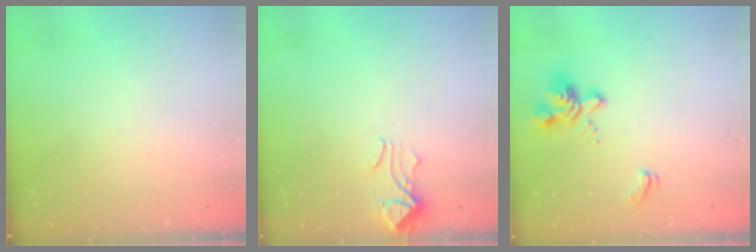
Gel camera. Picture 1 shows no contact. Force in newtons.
{"total": 2.4, "press": 2.3, "slide": 0.5}
{"total": 2.9, "press": 2.7, "slide": 1.2}